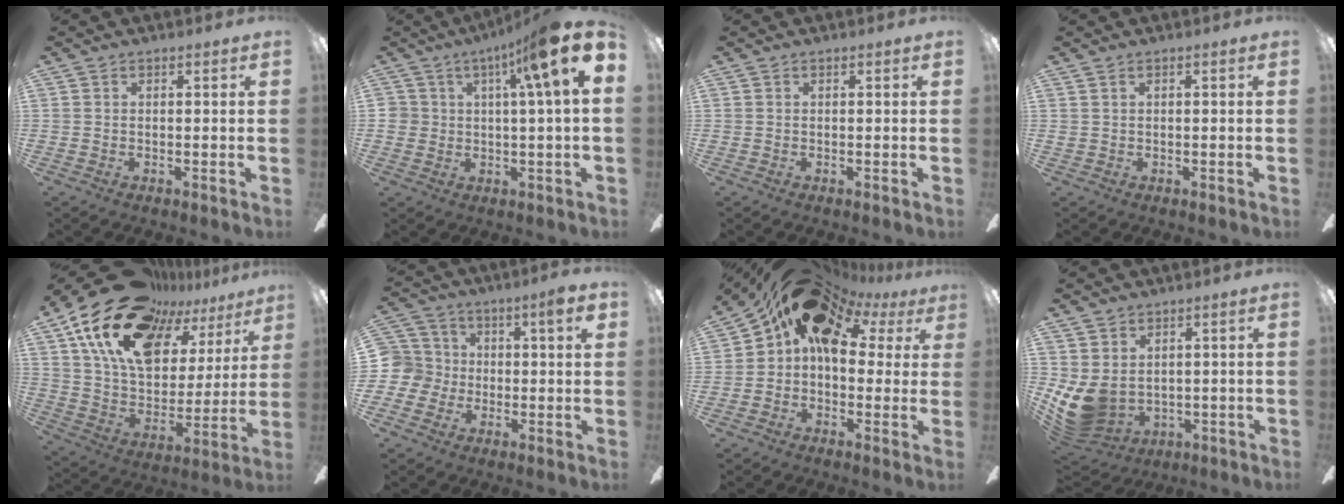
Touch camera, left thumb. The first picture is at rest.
{"total": 12.9, "force": [5.5, 3.6, 11.2], "torque": [-0.168, -0.024, 0.083]}
{"total": 0.0}
{"total": 0.8, "force": [0.1, 0.4, 0.6], "torque": [-0.012, 0.004, 0.002]}
{"total": 22.8, "force": [15.3, 11.5, 12.5], "torque": [-0.246, -0.091, 0.269]}
{"total": 7.1, "force": [0.6, 6.4, 3.1], "torque": [-0.063, 0.015, 0.009]}
{"total": 18.3, "force": [7.8, 11.7, 11.7], "torque": [-0.210, -0.023, 0.136]}
{"total": 8.8, "force": [0.0, 7.1, 5.2], "torque": [-0.142, -0.011, 0.005]}